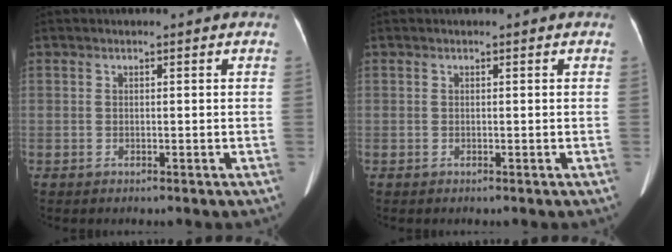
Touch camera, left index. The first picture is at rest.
{"total": 0.0}